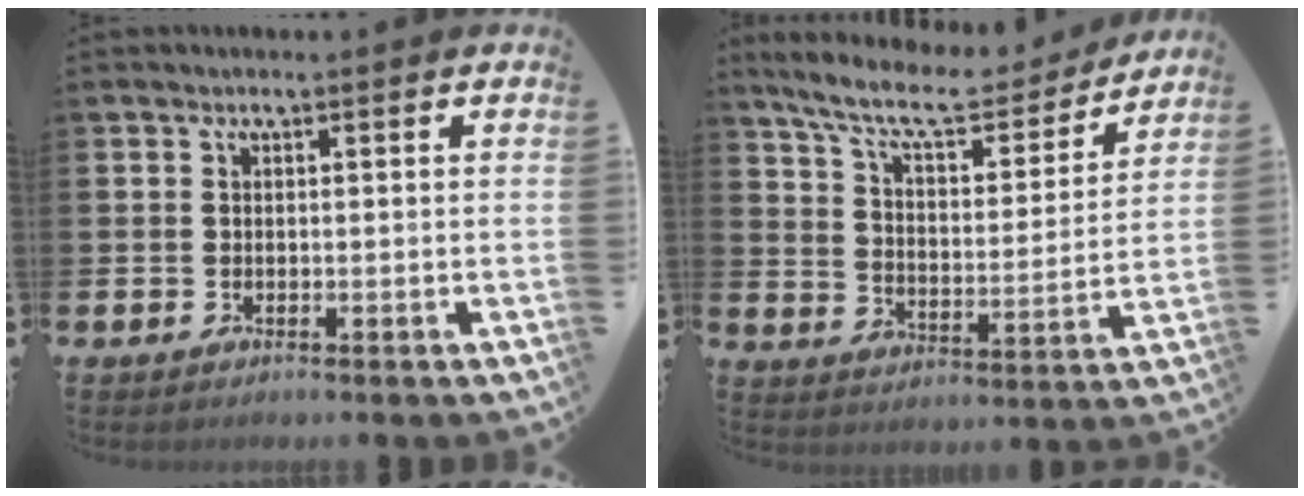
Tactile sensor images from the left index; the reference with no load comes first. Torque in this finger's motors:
{"motor_torque": [0.20, -0.20, 0.06, 0.06]}